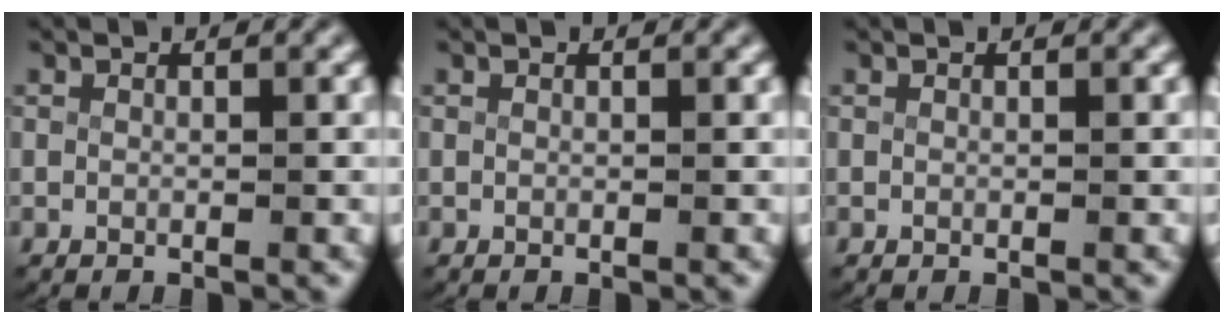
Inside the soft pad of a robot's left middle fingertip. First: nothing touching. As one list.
[{"total": 0.0}, {"total": 0.0}]